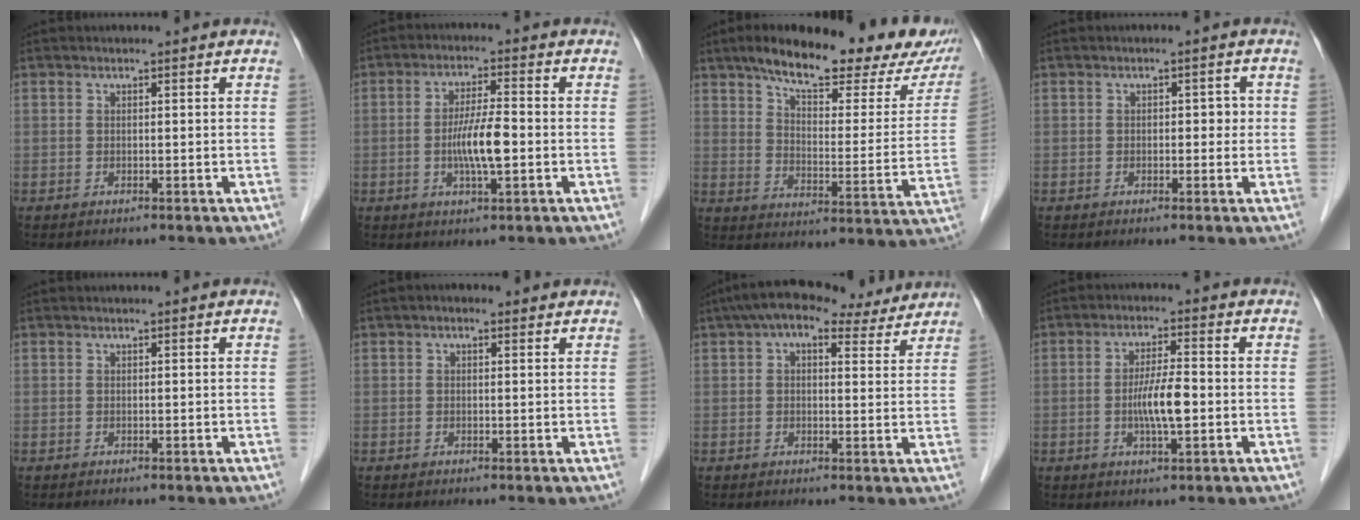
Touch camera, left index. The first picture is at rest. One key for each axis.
{"total": 6.3, "fx": -1.2, "fy": 0.8, "fz": 6.1, "tx": -0.123, "ty": -0.004, "tz": -0.023}
{"total": 23.4, "fx": 17.9, "fy": 6.4, "fz": 13.7, "tx": -0.181, "ty": 0.015, "tz": 0.230}
{"total": 2.1, "fx": -0.1, "fy": 1.2, "fz": 1.7, "tx": -0.015, "ty": 0.011, "tz": -0.003}
{"total": 0.0}
{"total": 1.2, "fx": 0.7, "fy": 0.6, "fz": 0.7, "tx": -0.018, "ty": 0.010, "tz": 0.006}
{"total": 9.9, "fx": 7.6, "fy": 3.5, "fz": 5.3, "tx": -0.084, "ty": 0.036, "tz": 0.102}
{"total": 5.6, "fx": -1.0, "fy": 0.8, "fz": 5.5, "tx": -0.110, "ty": -0.003, "tz": -0.018}